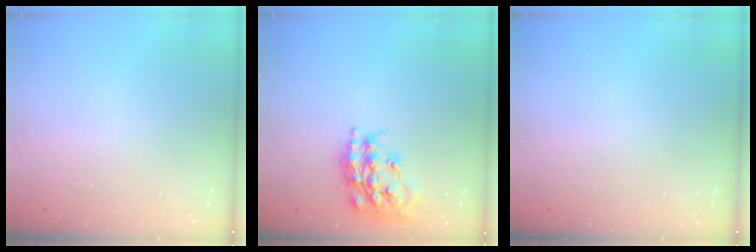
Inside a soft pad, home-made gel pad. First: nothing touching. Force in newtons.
{"total": 18.2, "press": 18.1, "slide": 1.1}
{"total": 0.0}